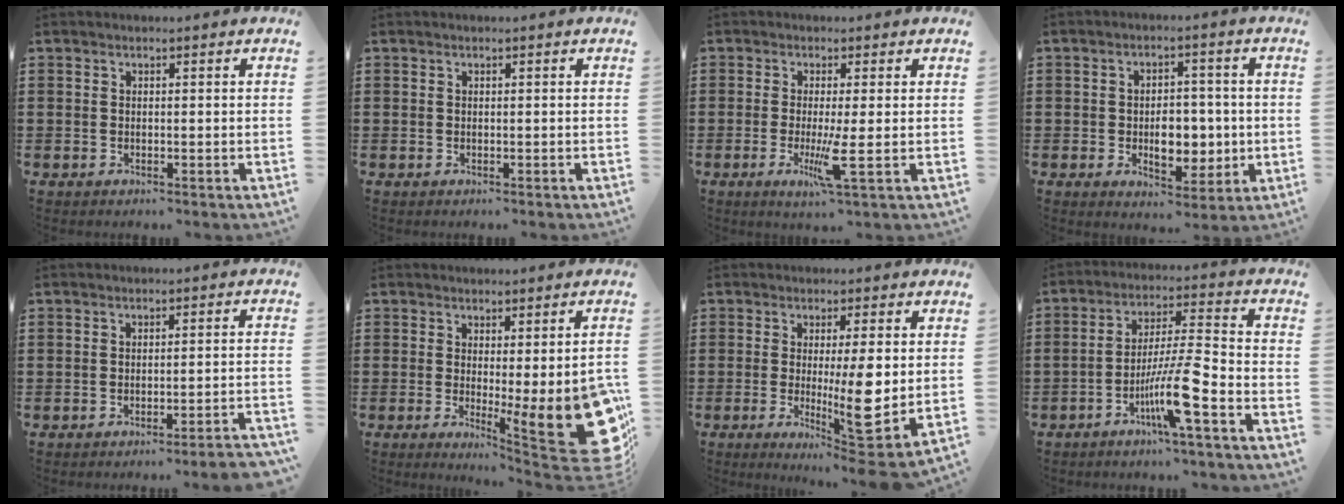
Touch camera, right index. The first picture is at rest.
{"total": 0.0}
{"total": 5.0, "force": [-0.9, -0.1, 4.9], "torque": [-0.094, -0.019, -0.016]}
{"total": 6.5, "force": [-0.8, 4.3, 4.9], "torque": [-0.070, 0.002, -0.019]}
{"total": 2.4, "force": [-2.1, -0.5, 0.9], "torque": [-0.017, -0.005, -0.043]}
{"total": 13.3, "force": [-2.2, 3.3, 12.7], "torque": [-0.184, -0.021, -0.024]}
{"total": 9.5, "force": [0.3, 1.3, 9.4], "torque": [-0.155, -0.022, 0.006]}
{"total": 10.3, "force": [-4.9, 0.4, 9.1], "torque": [-0.175, -0.007, -0.093]}